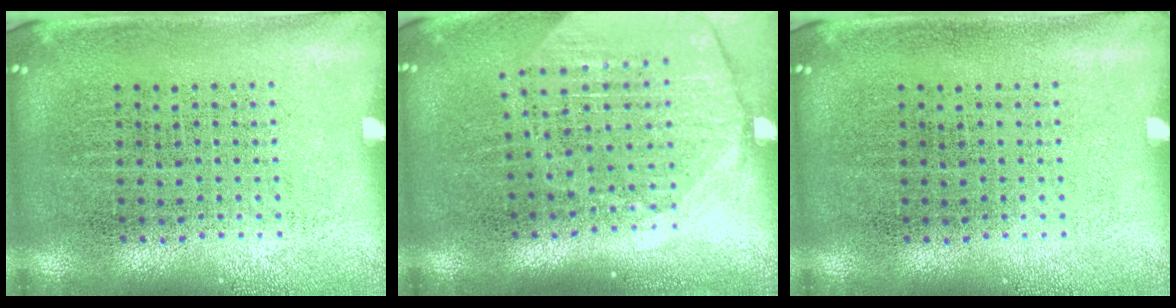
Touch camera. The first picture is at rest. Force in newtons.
{"total": 2.1, "press": 1.8, "slide": 0.9}
{"total": 0.0}